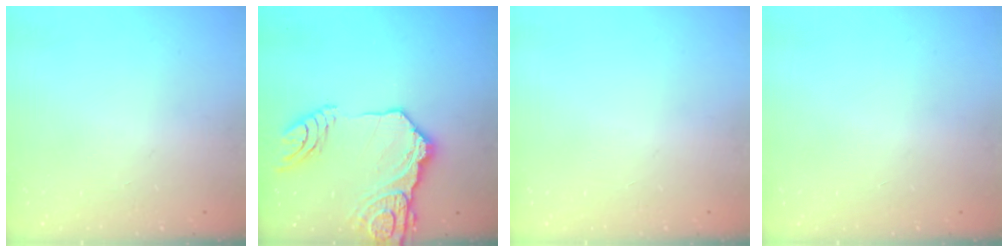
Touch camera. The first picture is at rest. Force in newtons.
{"total": 19.8, "press": 19.7, "slide": 2.3}
{"total": 0.0}
{"total": 0.0}